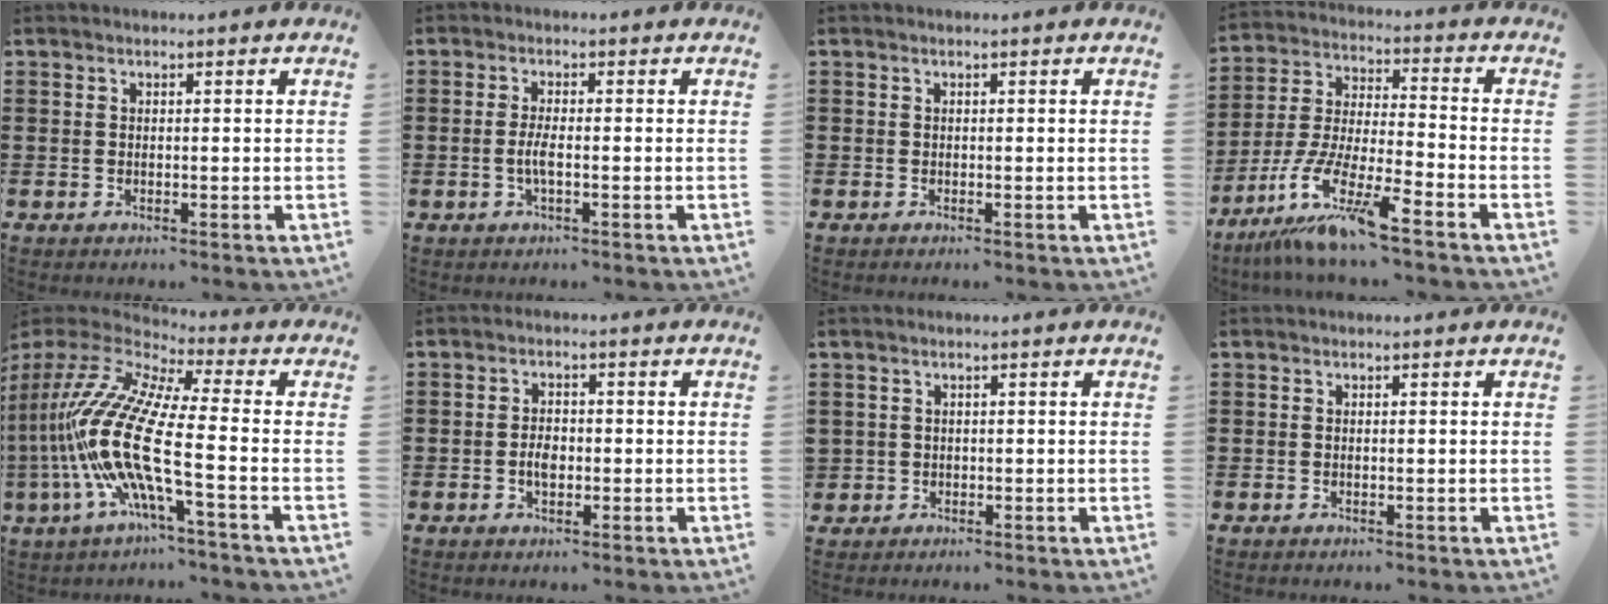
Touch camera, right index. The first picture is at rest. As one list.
[{"total": 2.8, "force": [-0.7, 0.4, 2.7], "torque": [-0.062, -0.007, -0.017]}, {"total": 0.0}, {"total": 11.4, "force": [-8.8, 0.4, 7.3], "torque": [-0.171, -0.010, -0.180]}, {"total": 15.0, "force": [-6.0, 3.3, 13.4], "torque": [-0.330, -0.028, -0.134]}, {"total": 2.8, "force": [-0.5, 1.6, 2.2], "torque": [-0.043, 0.002, -0.010]}, {"total": 0.9, "force": [-0.1, 0.9, 0.0], "torque": [-0.003, 0.003, -0.004]}, {"total": 0.0}]